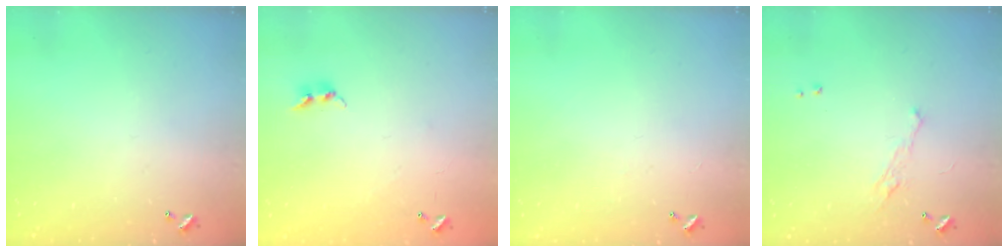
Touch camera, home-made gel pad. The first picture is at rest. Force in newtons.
{"total": 5.9, "press": 5.9, "slide": 0.4}
{"total": 0.6, "press": 0.2, "slide": 0.6}
{"total": 2.3, "press": 2.1, "slide": 0.8}